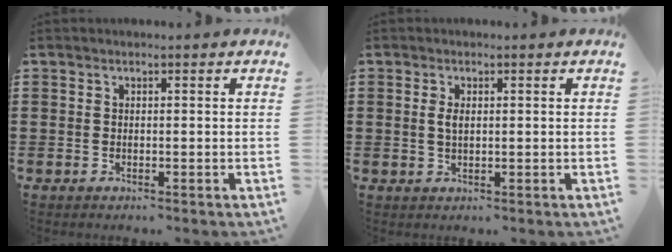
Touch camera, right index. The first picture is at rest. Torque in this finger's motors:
{"motor_torque": [1.22, 0.92, 0.17, 0.05]}